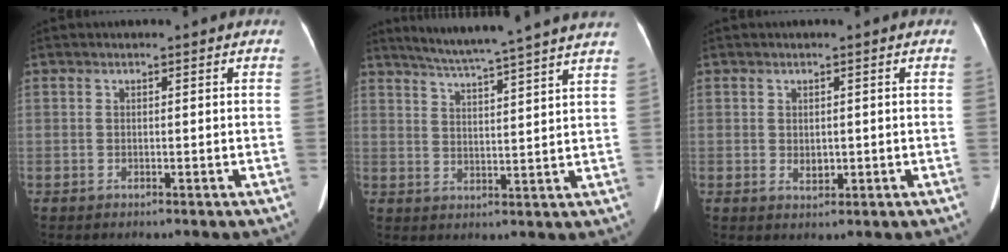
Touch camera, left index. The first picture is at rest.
{"total": 17.1, "force": [15.0, -1.4, 8.1], "torque": [-0.137, -0.007, 0.198]}
{"total": 1.6, "force": [-0.2, 1.2, 1.1], "torque": [-0.025, -0.006, 0.002]}